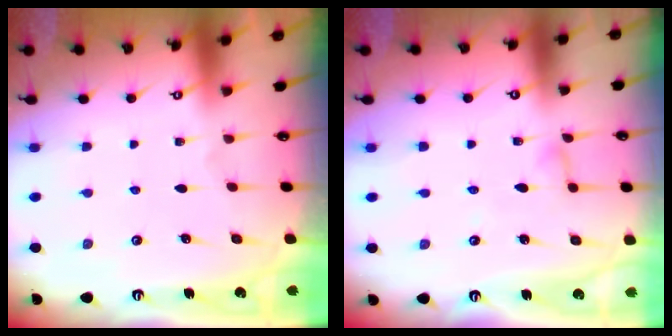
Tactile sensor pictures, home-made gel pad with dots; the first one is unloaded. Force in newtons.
{"total": 3.5, "press": 3.5, "slide": 0.3}